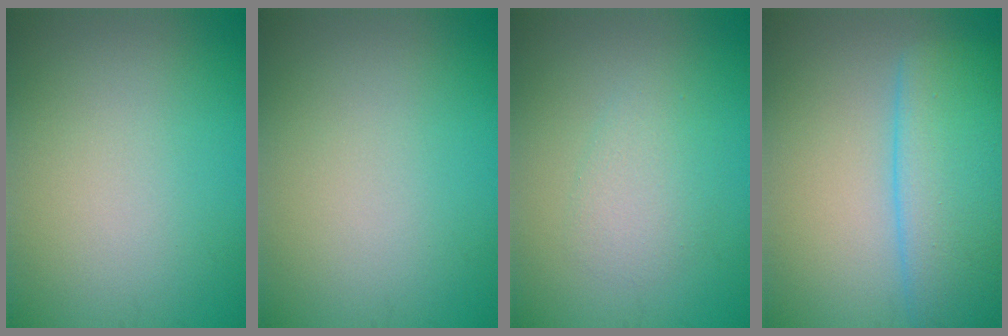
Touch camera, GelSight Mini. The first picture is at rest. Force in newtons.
{"total": 0.0}
{"total": 2.2, "press": 2.2, "slide": 0.1}
{"total": 7.6, "press": 7.6, "slide": 0.4}